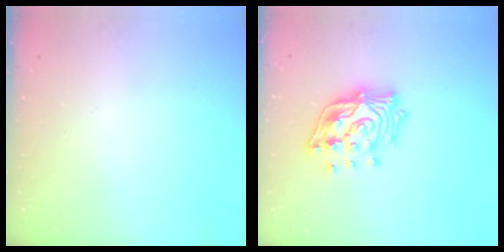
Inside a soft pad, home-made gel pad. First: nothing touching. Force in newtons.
{"total": 17.1, "press": 16.9, "slide": 2.5}